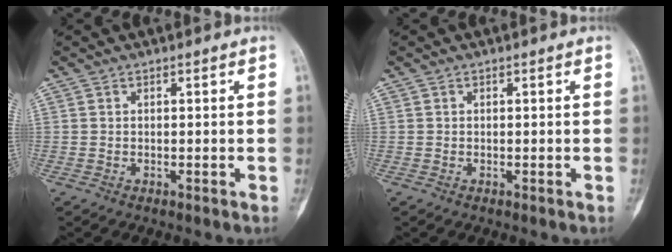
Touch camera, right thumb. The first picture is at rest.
{"total": 0.0}